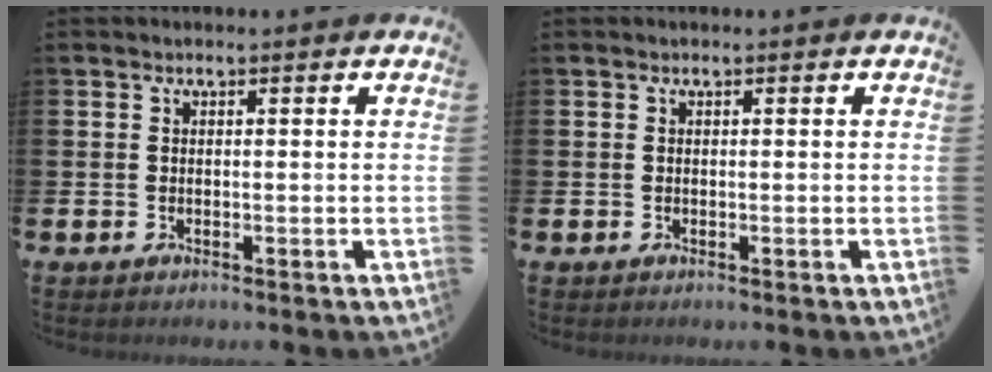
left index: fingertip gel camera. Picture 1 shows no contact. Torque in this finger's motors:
{"motor_torque": [0.00, 0.00, 0.00, 0.00]}